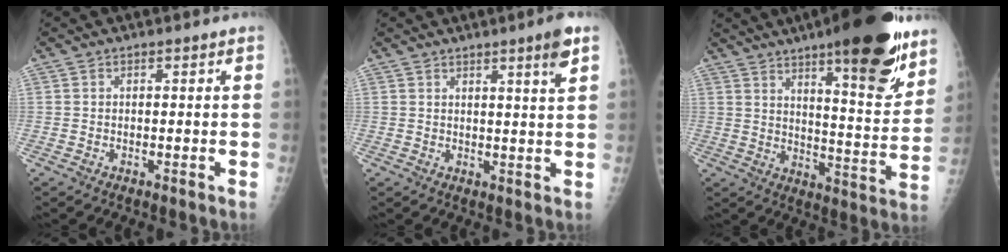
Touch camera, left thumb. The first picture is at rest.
{"total": 4.3, "force": [2.6, -0.2, 3.4], "torque": [-0.048, -0.020, 0.039]}
{"total": 21.9, "force": [14.0, 5.2, 15.9], "torque": [-0.198, -0.074, 0.207]}